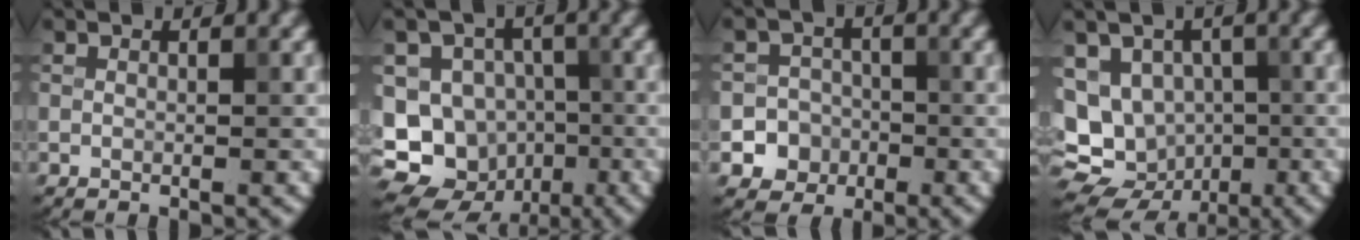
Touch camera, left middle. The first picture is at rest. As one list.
[{"total": 13.2, "force": [-5.4, 11.3, 4.0], "torque": [-0.085, -0.015, -0.086]}, {"total": 4.5, "force": [-1.8, 4.1, 0.6], "torque": [0.025, -0.001, -0.046]}, {"total": 12.2, "force": [-2.9, 10.3, 5.9], "torque": [-0.108, -0.023, -0.038]}]